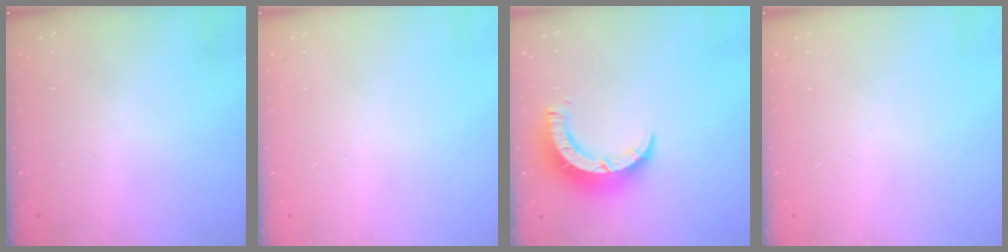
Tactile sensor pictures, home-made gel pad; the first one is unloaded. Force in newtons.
{"total": 0.0}
{"total": 9.3, "press": 9.3, "slide": 0.8}
{"total": 0.0}